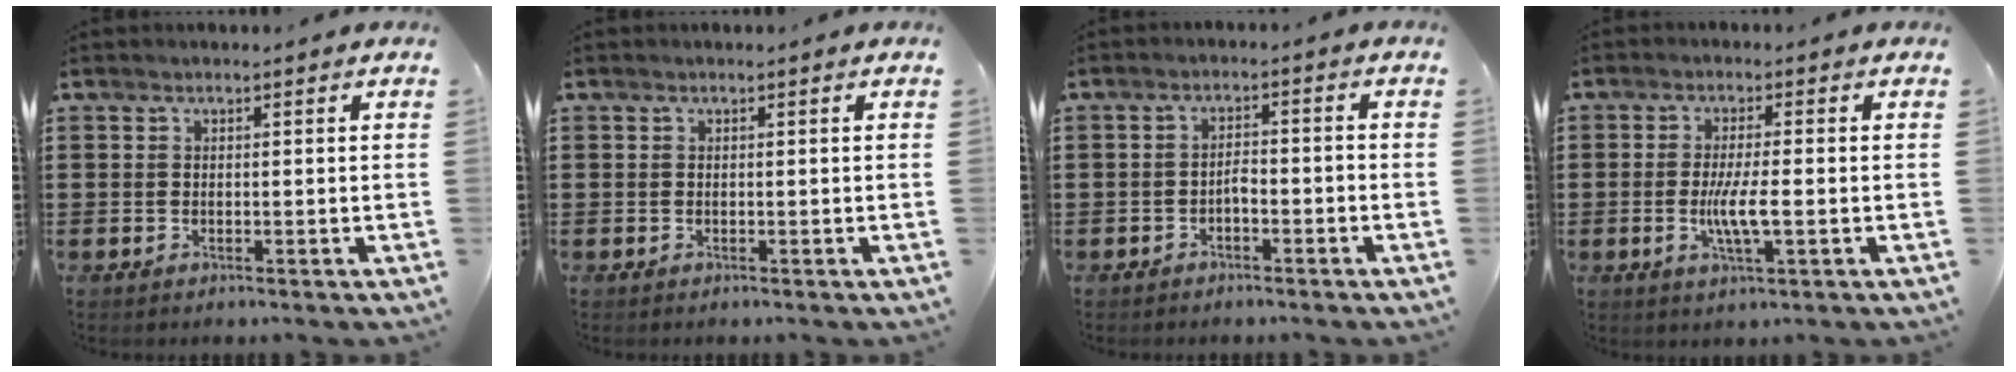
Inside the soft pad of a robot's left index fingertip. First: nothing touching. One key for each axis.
{"total": 0.0}
{"total": 2.2, "fx": -1.5, "fy": 0.5, "fz": 1.4, "tx": -0.031, "ty": 0.006, "tz": -0.033}
{"total": 5.3, "fx": -0.8, "fy": 0.8, "fz": 5.2, "tx": -0.103, "ty": -0.007, "tz": -0.018}